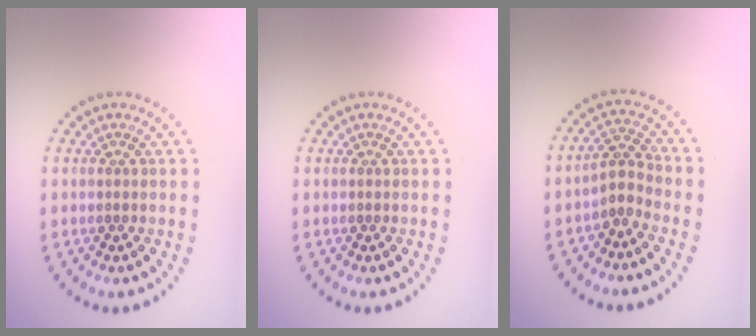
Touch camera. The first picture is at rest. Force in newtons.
{"total": 0.0}
{"total": 2.1, "press": 1.6, "slide": 1.4}